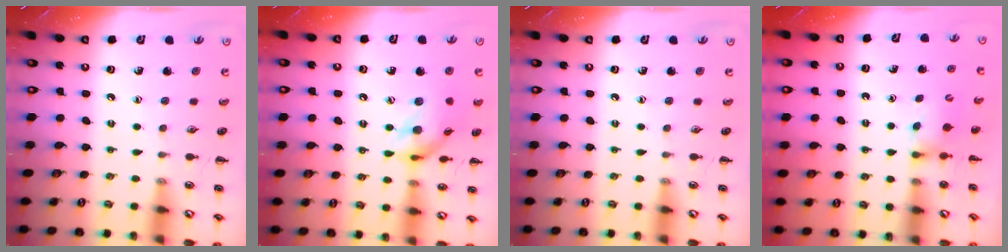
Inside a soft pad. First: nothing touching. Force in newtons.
{"total": 13.4, "press": 13.2, "slide": 2.3}
{"total": 0.0}
{"total": 4.4, "press": 4.2, "slide": 1.2}